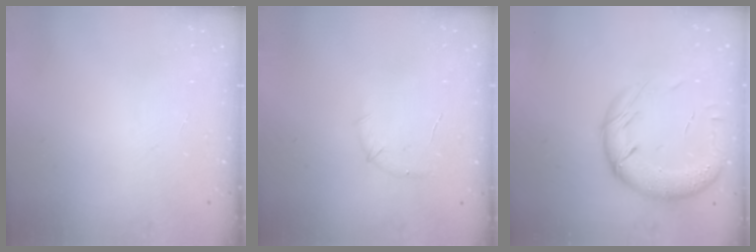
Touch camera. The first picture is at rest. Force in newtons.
{"total": 5.5, "press": 5.3, "slide": 1.5}
{"total": 19.3, "press": 18.8, "slide": 4.3}